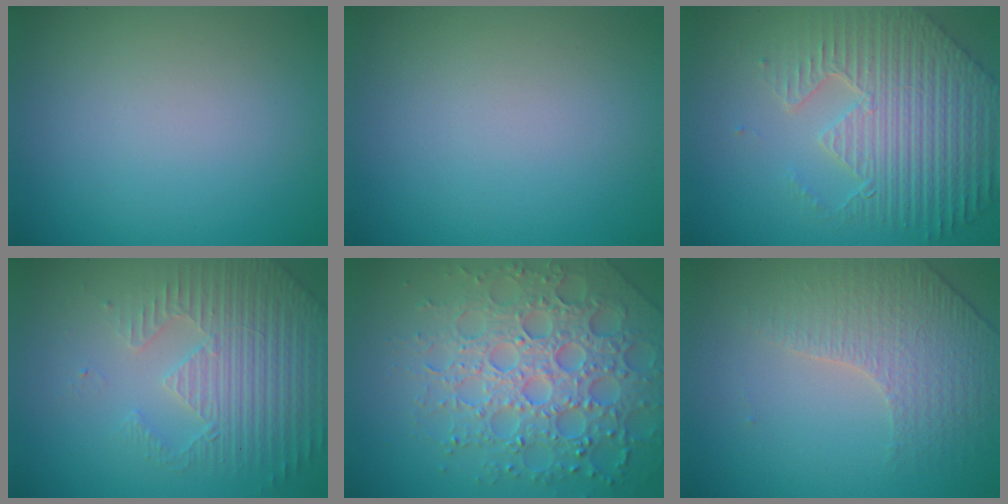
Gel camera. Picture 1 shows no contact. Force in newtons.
{"total": 0.0}
{"total": 8.0, "press": 5.9, "slide": 5.4}
{"total": 4.8, "press": 3.9, "slide": 2.8}
{"total": 7.3, "press": 7.1, "slide": 1.7}
{"total": 4.1, "press": 3.1, "slide": 2.7}